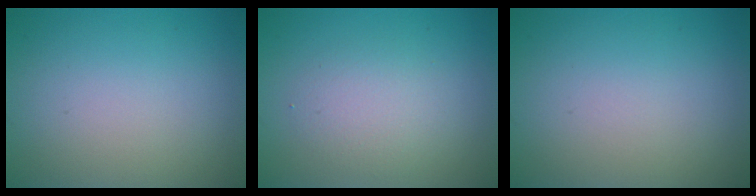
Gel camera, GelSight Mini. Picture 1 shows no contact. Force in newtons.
{"total": 2.6, "press": 2.6, "slide": 0.2}
{"total": 0.0}